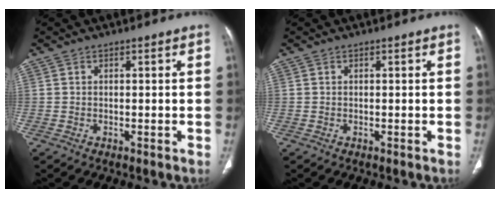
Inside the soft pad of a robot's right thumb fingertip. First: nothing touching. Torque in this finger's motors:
{"motor_torque": [-0.24, -0.05, 0.08, 0.06, 0.04]}